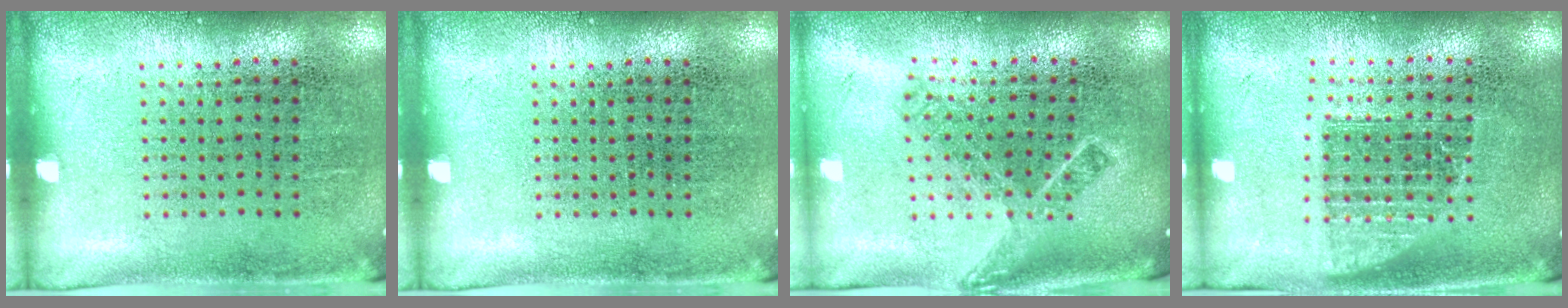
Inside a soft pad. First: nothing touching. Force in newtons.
{"total": 0.0}
{"total": 1.9, "press": 1.3, "slide": 1.4}
{"total": 1.3, "press": 1.1, "slide": 0.7}